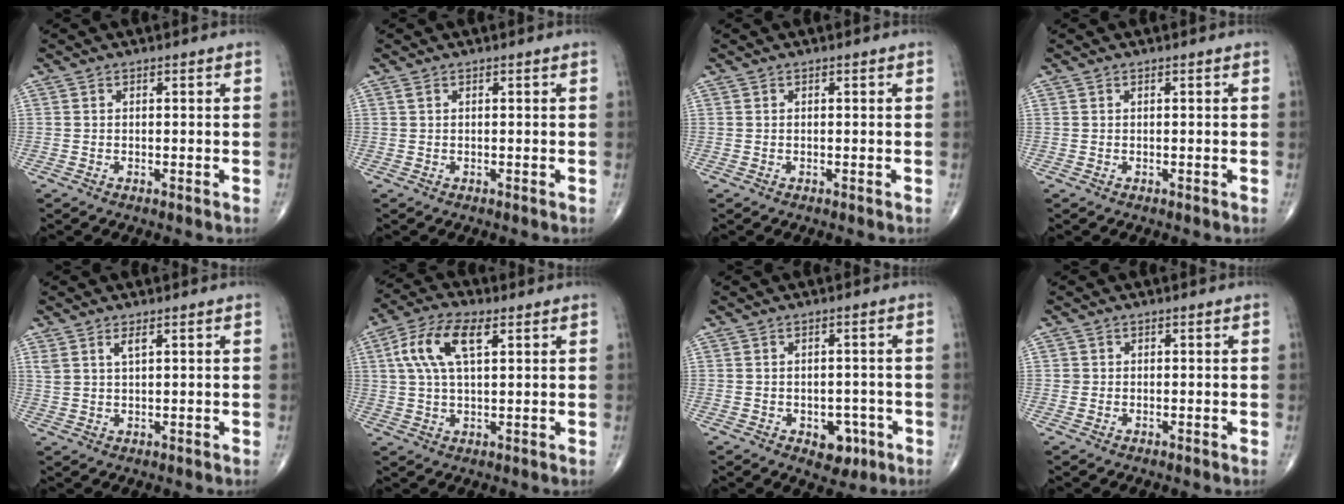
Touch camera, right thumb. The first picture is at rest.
{"total": 0.6, "force": [0.2, 0.2, 0.5], "torque": [-0.016, 0.007, 0.004]}
{"total": 0.0}
{"total": 0.0}
{"total": 2.8, "force": [1.6, 0.8, 2.1], "torque": [-0.044, -0.003, 0.035]}
{"total": 10.5, "force": [3.5, 4.6, 8.8], "torque": [-0.183, 0.013, 0.065]}
{"total": 5.3, "force": [-2.1, 3.6, 3.2], "torque": [-0.012, 0.012, -0.022]}
{"total": 0.8, "force": [0.0, 0.8, 0.0], "torque": [0.007, 0.004, 0.000]}